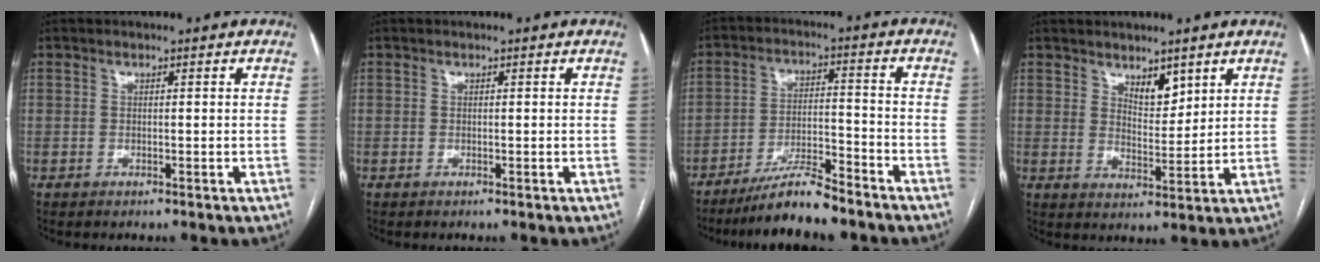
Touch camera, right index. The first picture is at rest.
{"total": 0.0}
{"total": 8.7, "force": [-7.5, 0.5, 4.4], "torque": [-0.076, -0.008, -0.133]}
{"total": 4.5, "force": [3.1, 2.0, 2.6], "torque": [-0.041, -0.009, 0.056]}